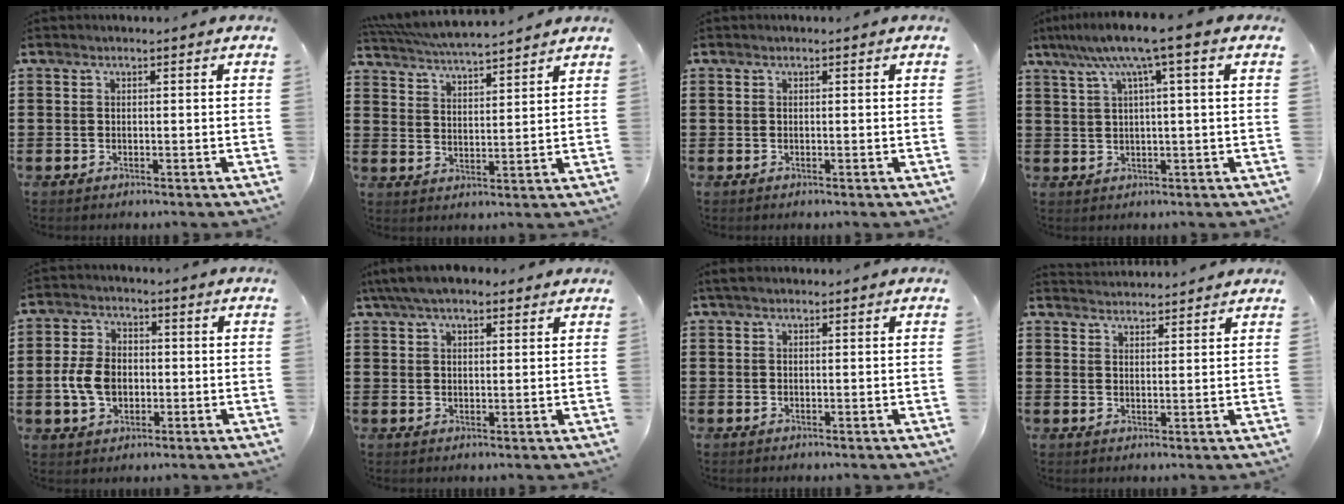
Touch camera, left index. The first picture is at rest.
{"total": 5.2, "force": [5.0, 0.0, 1.4], "torque": [-0.046, -0.027, 0.088]}
{"total": 0.0}
{"total": 7.3, "force": [3.1, -0.3, 6.6], "torque": [-0.134, -0.004, 0.049]}
{"total": 6.4, "force": [-0.9, 4.5, 4.4], "torque": [-0.112, 0.003, -0.024]}
{"total": 5.1, "force": [4.0, 1.6, 2.8], "torque": [-0.065, 0.003, 0.073]}
{"total": 0.8, "force": [0.4, 0.4, 0.6], "torque": [-0.012, 0.004, 0.008]}
{"total": 2.6, "force": [2.6, -0.2, -0.3], "torque": [-0.001, -0.009, 0.050]}